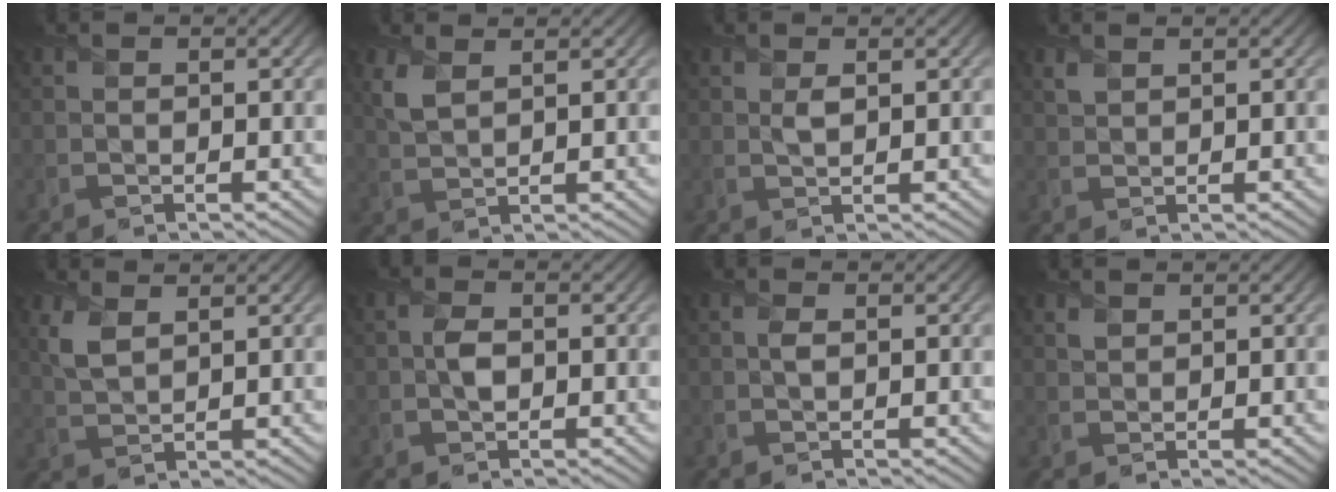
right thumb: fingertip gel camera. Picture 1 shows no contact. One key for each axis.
{"total": 3.2, "fx": 1.8, "fy": 1.4, "fz": 2.3, "tx": -0.066, "ty": 0.003, "tz": 0.041}
{"total": 1.2, "fx": 0.6, "fy": 0.5, "fz": 0.9, "tx": -0.023, "ty": -0.005, "tz": 0.012}
{"total": 1.3, "fx": 1.0, "fy": 0.6, "fz": 0.4, "tx": -0.016, "ty": -0.001, "tz": 0.024}
{"total": 3.6, "fx": 1.9, "fy": 1.5, "fz": 2.6, "tx": -0.072, "ty": 0.002, "tz": 0.042}
{"total": 2.0, "fx": -0.1, "fy": 1.2, "fz": 1.6, "tx": -0.035, "ty": 0.001, "tz": -0.003}
{"total": 0.9, "fx": 0.1, "fy": 0.3, "fz": 0.8, "tx": -0.018, "ty": 0.001, "tz": 0.002}
{"total": 1.0, "fx": 0.8, "fy": 0.5, "fz": 0.2, "tx": -0.005, "ty": -0.001, "tz": 0.018}